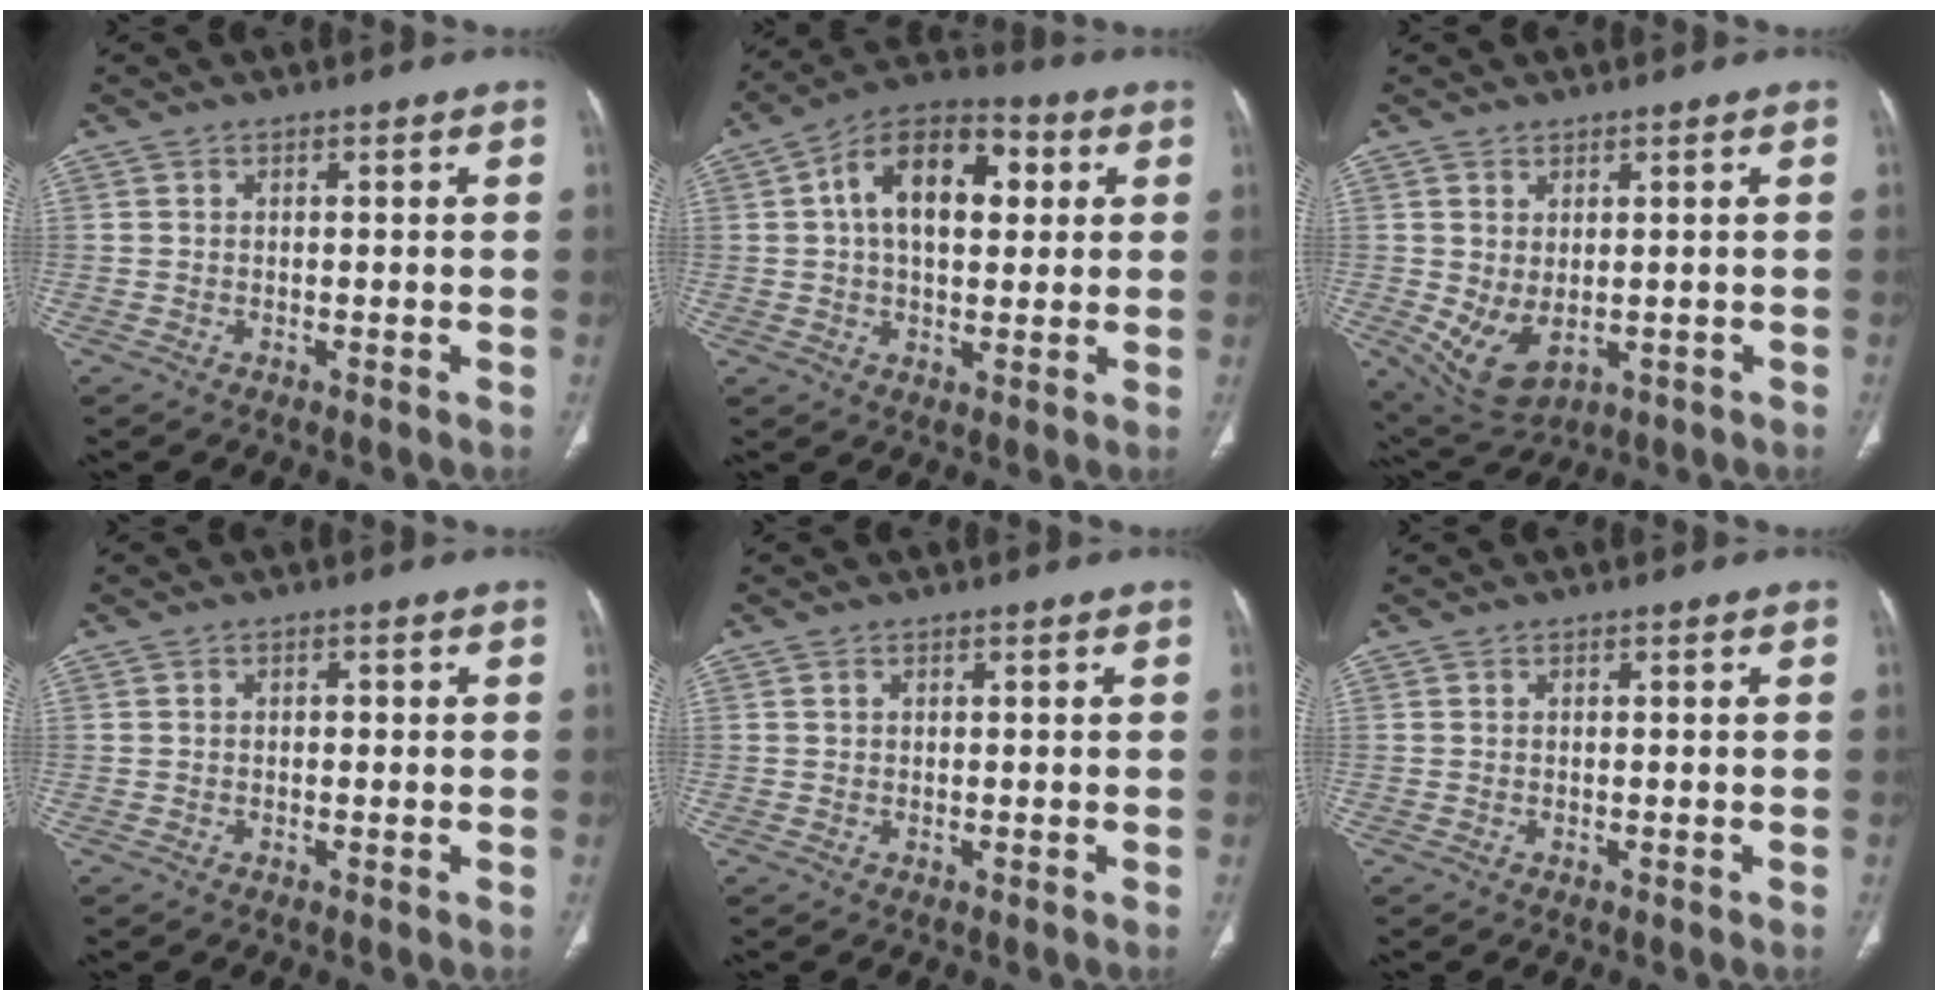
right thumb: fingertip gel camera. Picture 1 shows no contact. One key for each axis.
{"total": 15.8, "fx": 3.5, "fy": 9.2, "fz": 12.4, "tx": -0.179, "ty": 0.019, "tz": 0.050}
{"total": 7.3, "fx": -0.8, "fy": 4.4, "fz": 5.8, "tx": -0.100, "ty": -0.004, "tz": 0.013}
{"total": 0.9, "fx": 0.1, "fy": 0.6, "fz": 0.7, "tx": -0.014, "ty": 0.007, "tz": 0.002}
{"total": 0.5, "fx": 0.2, "fy": 0.4, "fz": 0.2, "tx": -0.003, "ty": 0.000, "tz": 0.004}
{"total": 0.0}